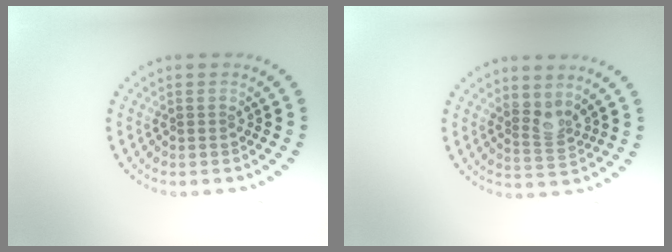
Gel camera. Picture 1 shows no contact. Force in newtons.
{"total": 2.1, "press": 1.6, "slide": 1.4}